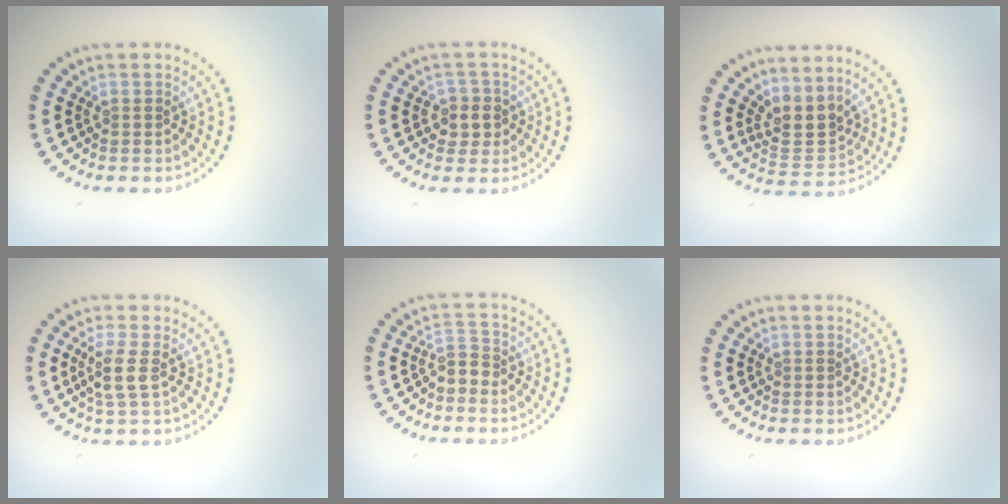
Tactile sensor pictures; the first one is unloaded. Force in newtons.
{"total": 2.1, "press": 1.9, "slide": 0.9}
{"total": 2.9, "press": 2.3, "slide": 1.9}
{"total": 2.4, "press": 2.1, "slide": 1.2}
{"total": 1.7, "press": 1.4, "slide": 0.9}
{"total": 0.0}